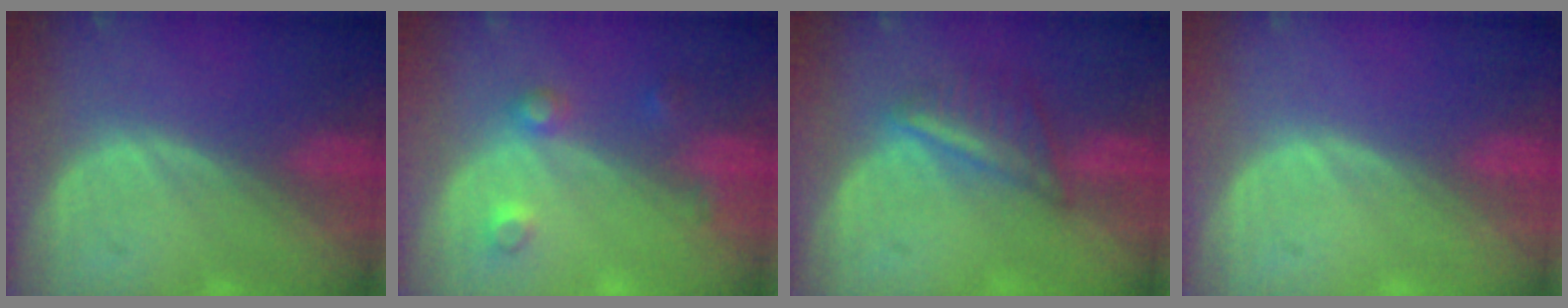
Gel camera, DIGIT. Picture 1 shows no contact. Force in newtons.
{"total": 3.5, "press": 3.3, "slide": 1.2}
{"total": 5.3, "press": 5.2, "slide": 1.1}
{"total": 0.0}